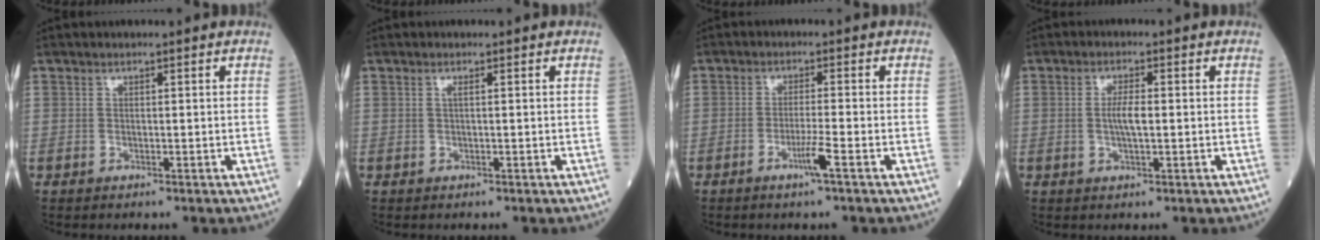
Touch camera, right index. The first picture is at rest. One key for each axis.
{"total": 0.6, "fx": 0.1, "fy": 0.0, "fz": 0.5, "tx": -0.014, "ty": 0.000, "tz": 0.002}
{"total": 3.2, "fx": -1.7, "fy": -0.6, "fz": 2.7, "tx": -0.055, "ty": -0.006, "tz": -0.035}
{"total": 3.3, "fx": -0.1, "fy": 0.6, "fz": 3.2, "tx": -0.064, "ty": 0.000, "tz": -0.002}